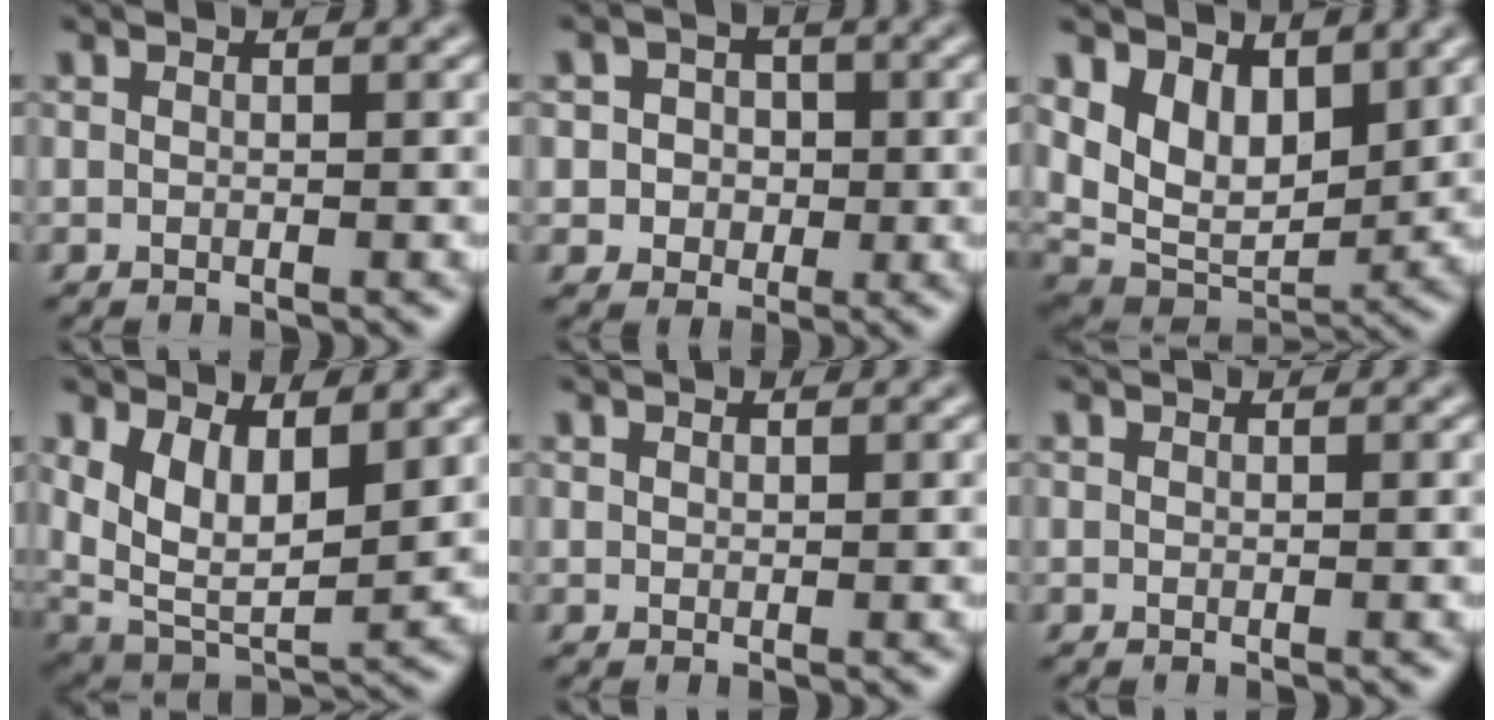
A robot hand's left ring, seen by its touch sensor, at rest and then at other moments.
{"total": 3.7, "force": [0.4, 3.5, 1.3], "torque": [-0.009, 0.007, -0.002]}
{"total": 7.2, "force": [3.2, 4.5, 4.6], "torque": [-0.083, -0.022, 0.056]}
{"total": 8.0, "force": [2.7, 4.2, 6.2], "torque": [-0.126, -0.022, 0.053]}
{"total": 0.5, "force": [0.4, 0.2, 0.1], "torque": [0.000, -0.001, 0.010]}
{"total": 0.0}